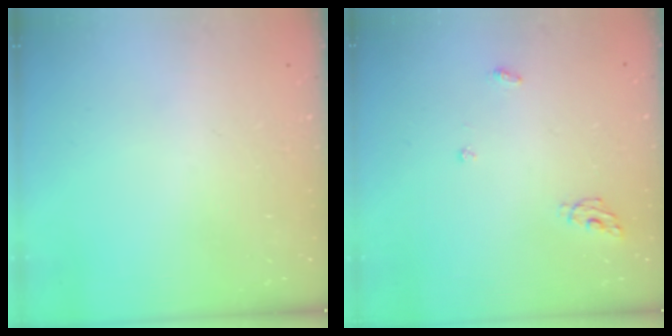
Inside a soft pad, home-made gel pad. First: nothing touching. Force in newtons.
{"total": 4.9, "press": 4.9, "slide": 0.4}